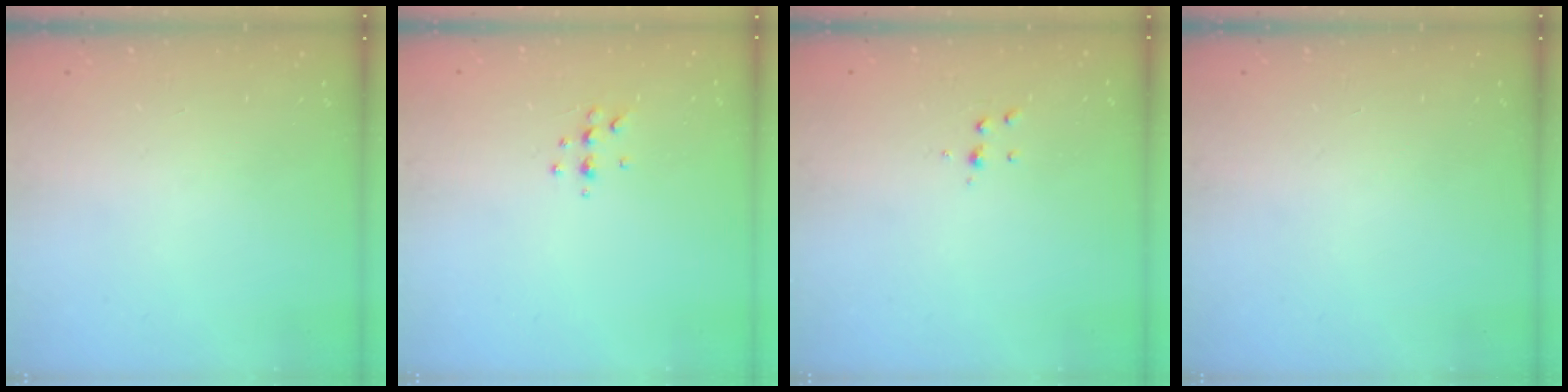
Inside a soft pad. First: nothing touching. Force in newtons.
{"total": 5.1, "press": 4.9, "slide": 1.4}
{"total": 3.8, "press": 3.8, "slide": 0.4}
{"total": 0.0}